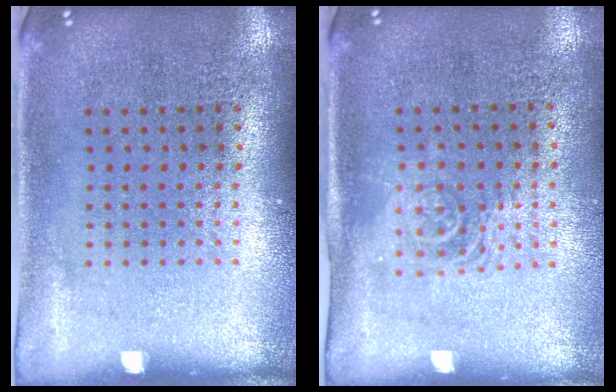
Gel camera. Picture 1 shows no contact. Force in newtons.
{"total": 1.6, "press": 1.4, "slide": 0.7}